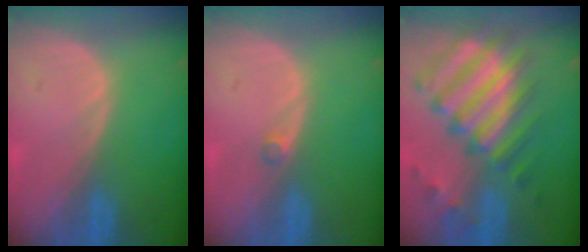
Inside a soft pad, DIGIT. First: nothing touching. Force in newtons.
{"total": 1.0, "press": 0.9, "slide": 0.5}
{"total": 11.9, "press": 10.4, "slide": 5.8}